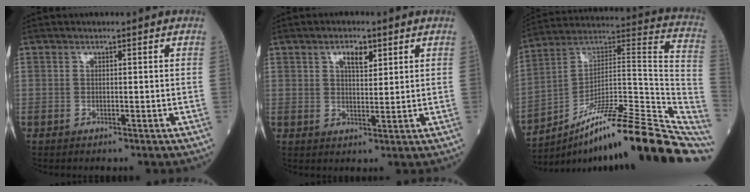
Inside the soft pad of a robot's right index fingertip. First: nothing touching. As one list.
[{"total": 3.6, "force": [1.9, 1.4, 2.7], "torque": [-0.046, 0.002, 0.032]}, {"total": 27.3, "force": [-19.5, 3.6, 18.7], "torque": [-0.187, 0.031, -0.304]}]